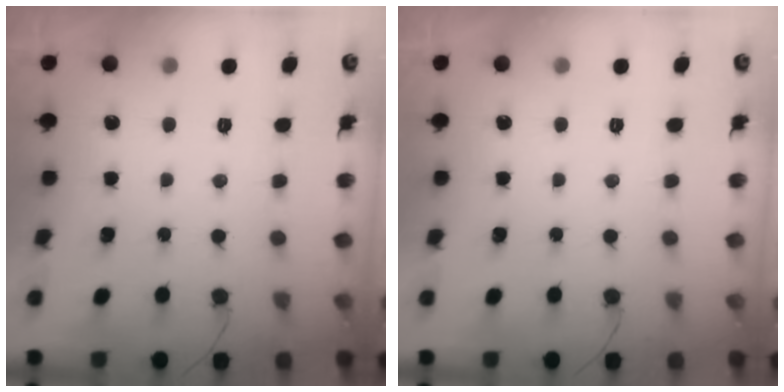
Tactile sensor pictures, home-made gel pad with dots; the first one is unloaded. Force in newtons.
{"total": 0.0}